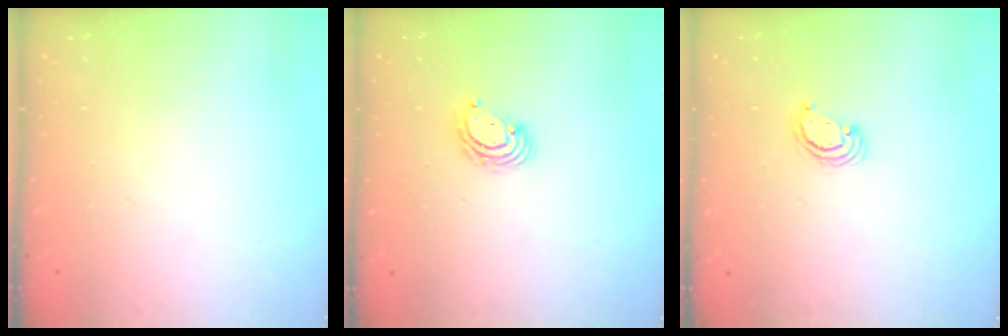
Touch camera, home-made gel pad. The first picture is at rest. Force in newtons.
{"total": 4.6, "press": 4.6, "slide": 0.2}
{"total": 2.5, "press": 2.5, "slide": 0.2}